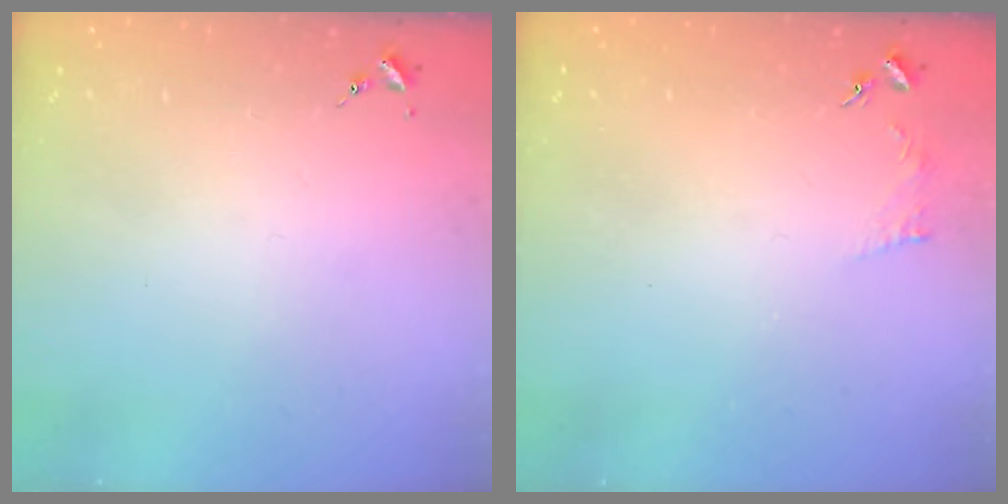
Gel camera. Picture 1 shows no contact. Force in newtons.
{"total": 3.4, "press": 3.3, "slide": 0.5}